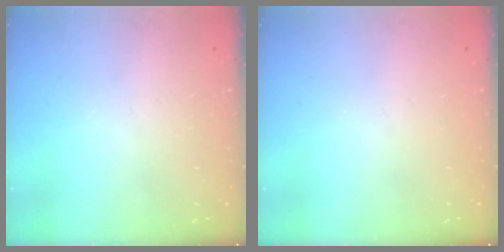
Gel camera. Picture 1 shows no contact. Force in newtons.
{"total": 0.0}